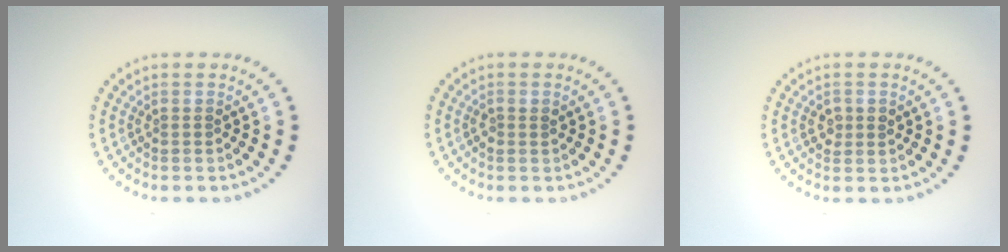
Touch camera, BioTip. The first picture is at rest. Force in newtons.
{"total": 0.9, "press": 0.9, "slide": 0.2}
{"total": 1.4, "press": 1.4, "slide": 0.2}